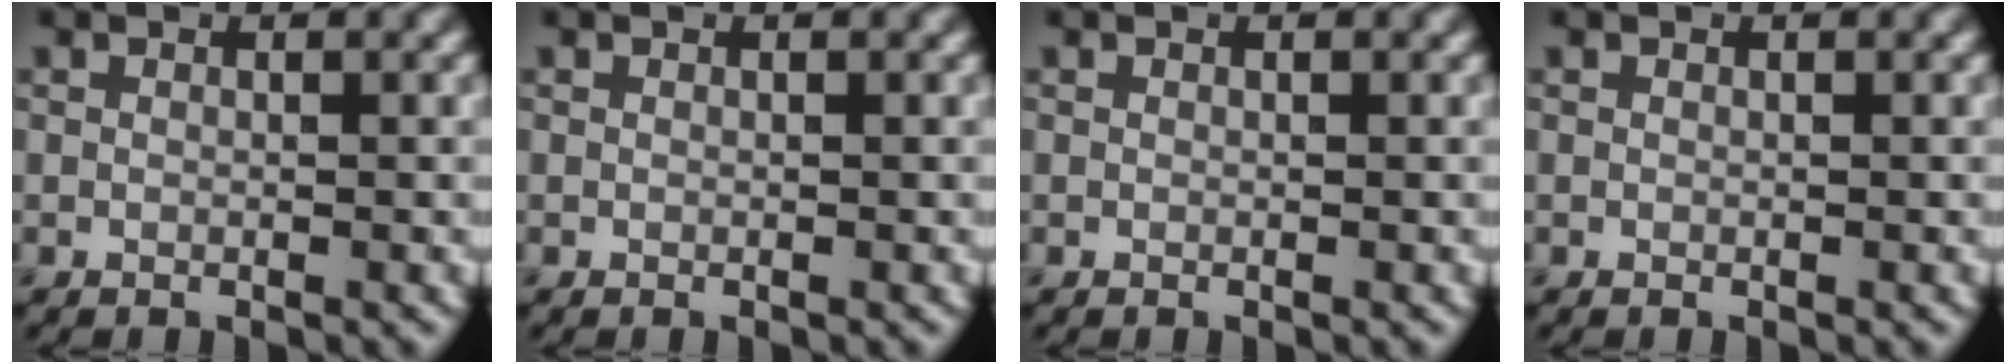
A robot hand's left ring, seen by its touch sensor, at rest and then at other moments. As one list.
[{"total": 0.0}, {"total": 0.0}, {"total": 0.0}]